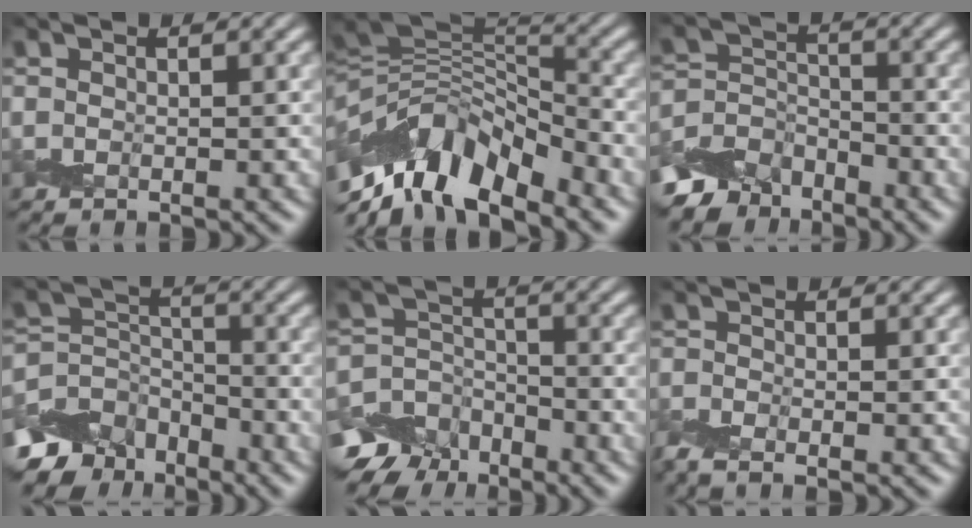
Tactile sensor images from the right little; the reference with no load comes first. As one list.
[{"total": 10.4, "force": [-6.5, 4.3, 6.9], "torque": [-0.106, 0.012, -0.129]}, {"total": 4.8, "force": [-4.1, 2.4, 0.5], "torque": [0.002, 0.002, -0.086]}, {"total": 5.2, "force": [-3.8, 3.2, 1.5], "torque": [-0.021, 0.002, -0.085]}, {"total": 7.6, "force": [-5.5, 5.0, 1.6], "torque": [-0.018, -0.019, -0.110]}, {"total": 2.6, "force": [-1.6, 1.2, 1.7], "torque": [-0.052, -0.003, -0.044]}]